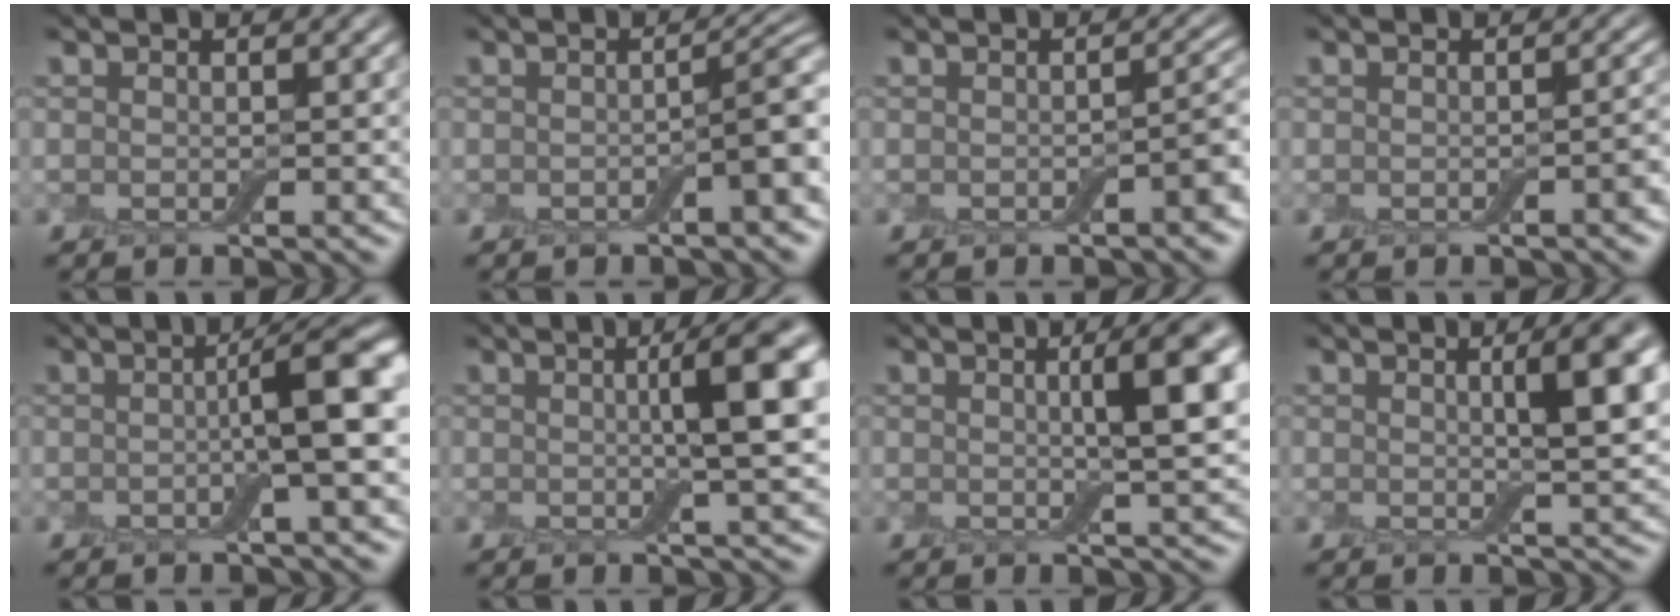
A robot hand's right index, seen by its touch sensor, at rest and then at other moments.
{"total": 3.0, "force": [-0.8, 0.5, 2.8], "torque": [-0.040, 0.013, -0.015]}
{"total": 1.9, "force": [-0.9, 0.4, 1.7], "torque": [-0.024, 0.007, -0.012]}
{"total": 1.1, "force": [-0.5, 0.2, 0.9], "torque": [-0.013, 0.002, -0.005]}
{"total": 6.4, "force": [0.2, 1.1, 6.3], "torque": [-0.085, 0.011, -0.005]}
{"total": 7.0, "force": [1.1, 1.2, 6.8], "torque": [-0.082, 0.010, 0.014]}
{"total": 6.3, "force": [1.3, 1.3, 6.1], "torque": [-0.070, 0.009, 0.016]}
{"total": 5.7, "force": [1.4, 1.3, 5.4], "torque": [-0.060, 0.010, 0.016]}